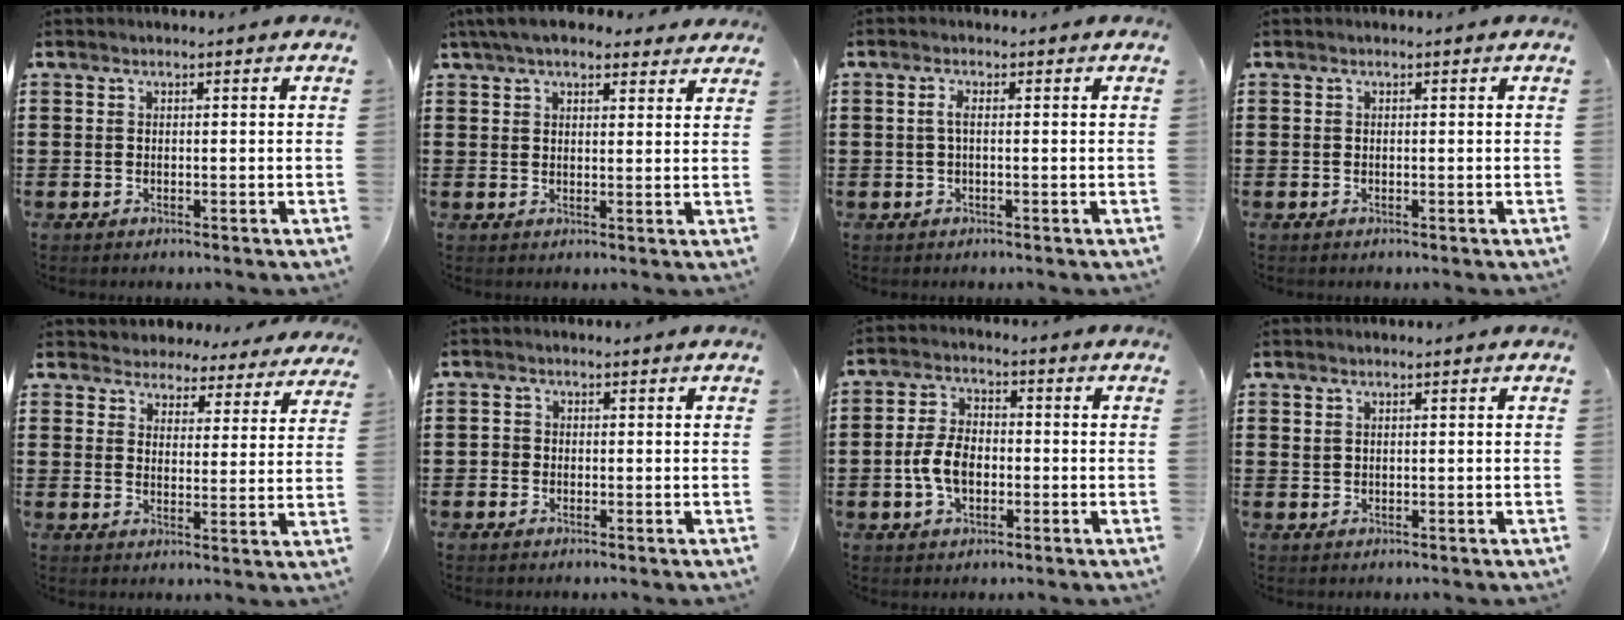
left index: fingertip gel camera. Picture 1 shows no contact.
{"total": 5.3, "force": [4.4, 1.5, 2.6], "torque": [-0.063, -0.002, 0.081]}
{"total": 1.8, "force": [-0.1, 0.5, 1.7], "torque": [-0.040, 0.000, -0.006]}
{"total": 0.0}
{"total": 4.3, "force": [4.2, 0.8, -0.3], "torque": [-0.019, -0.024, 0.071]}
{"total": 1.1, "force": [-0.3, 1.0, 0.4], "torque": [-0.010, 0.004, -0.006]}
{"total": 6.3, "force": [-1.4, 3.9, 4.8], "torque": [-0.114, 0.003, -0.032]}
{"total": 0.8, "force": [0.6, 0.4, 0.3], "torque": [-0.007, 0.003, 0.012]}